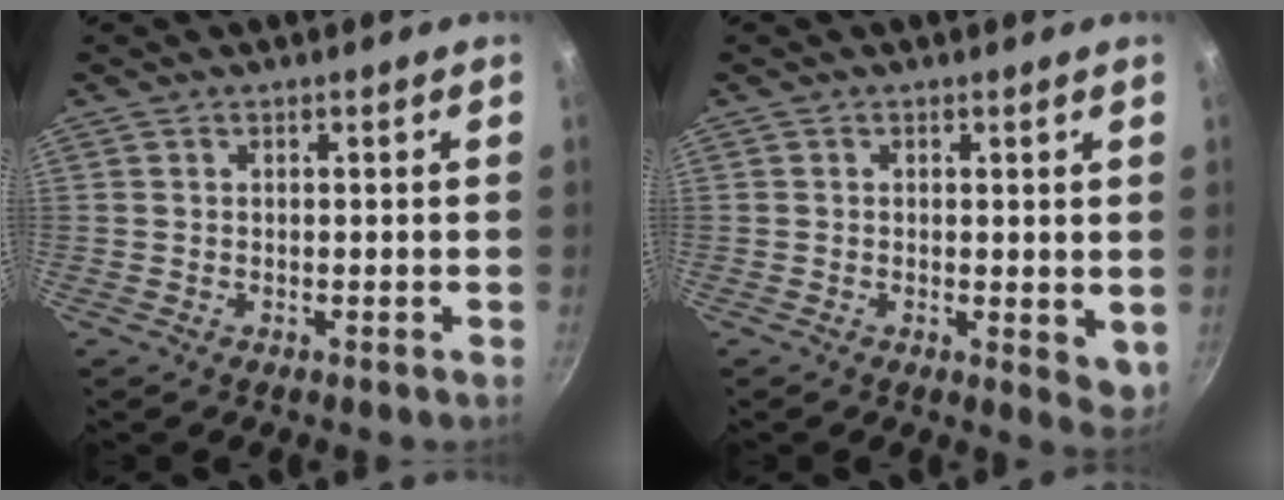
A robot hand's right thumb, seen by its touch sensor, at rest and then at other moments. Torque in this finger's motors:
{"motor_torque": [-0.49, 0.12, -0.13, -0.13, 0.00]}